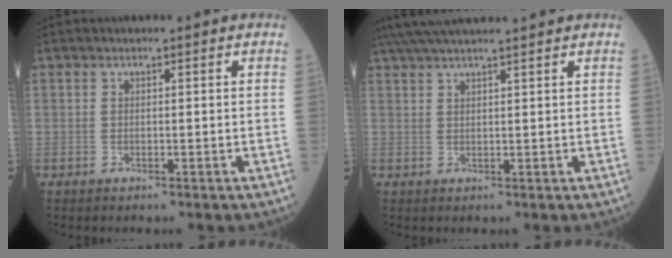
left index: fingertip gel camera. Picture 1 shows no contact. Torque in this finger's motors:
{"motor_torque": [0.42, -0.38, -0.01, 0.05]}